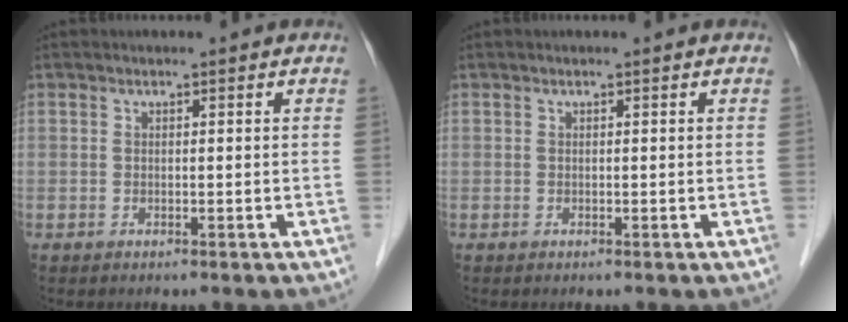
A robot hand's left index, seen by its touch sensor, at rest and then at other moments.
{"total": 0.0}